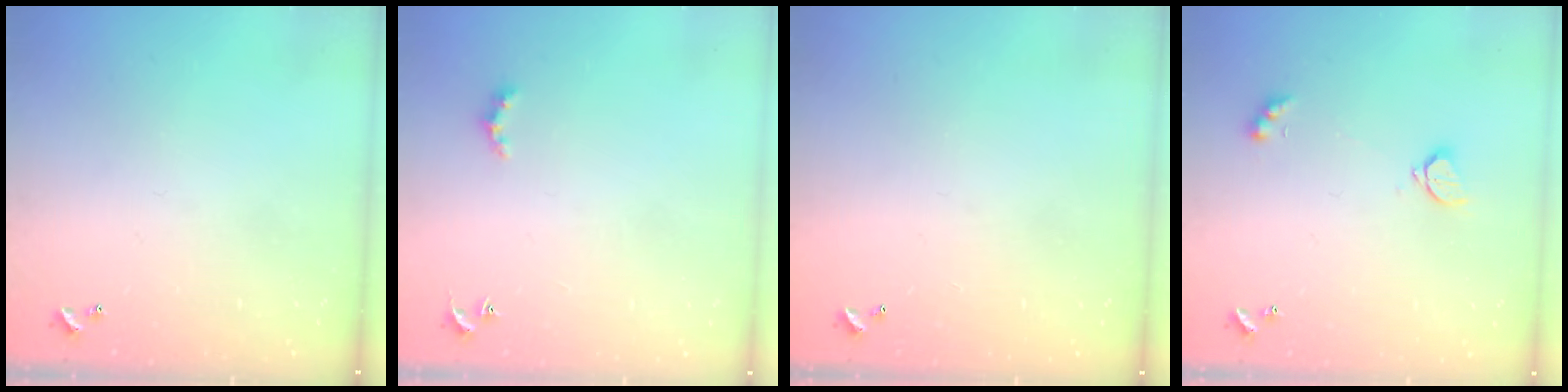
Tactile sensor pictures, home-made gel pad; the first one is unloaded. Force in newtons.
{"total": 2.2, "press": 2.2, "slide": 0.4}
{"total": 2.8, "press": 2.8, "slide": 0.1}
{"total": 2.1, "press": 2.1, "slide": 0.5}